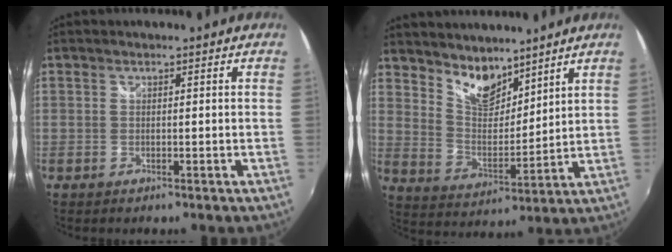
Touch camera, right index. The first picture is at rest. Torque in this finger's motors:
{"motor_torque": [-0.10, 0.47, 0.07, 0.01]}